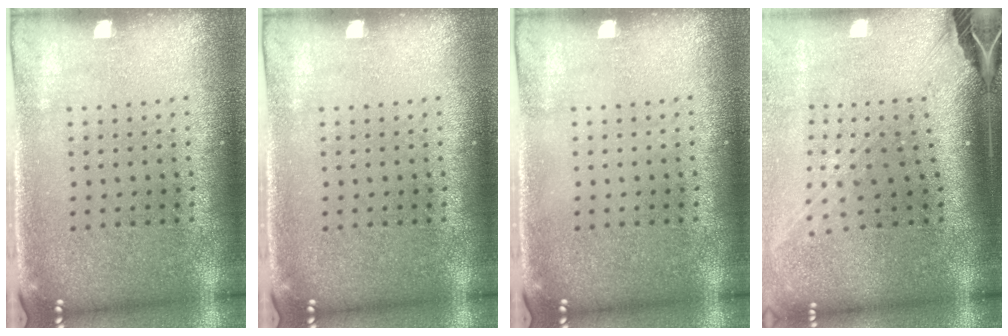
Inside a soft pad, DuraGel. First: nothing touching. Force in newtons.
{"total": 0.0}
{"total": 0.0}
{"total": 2.8, "press": 2.0, "slide": 1.9}